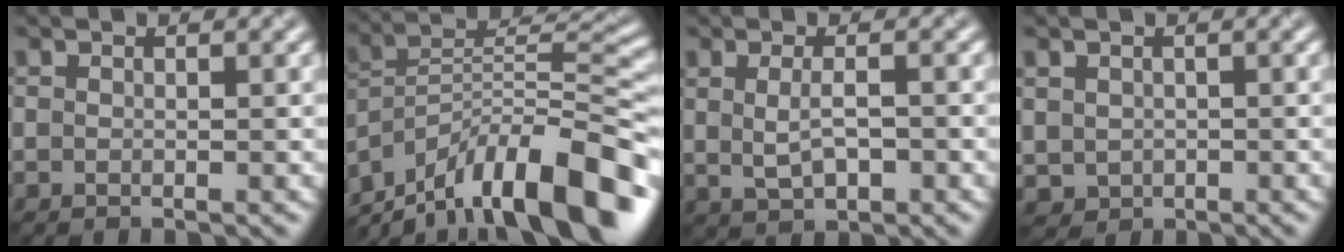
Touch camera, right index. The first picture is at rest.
{"total": 15.7, "force": [-11.3, 4.4, 9.9], "torque": [-0.178, 0.031, -0.197]}
{"total": 2.7, "force": [0.3, 1.2, 2.3], "torque": [-0.050, -0.007, 0.009]}
{"total": 1.9, "force": [0.1, 1.8, 0.5], "torque": [-0.015, -0.005, 0.004]}